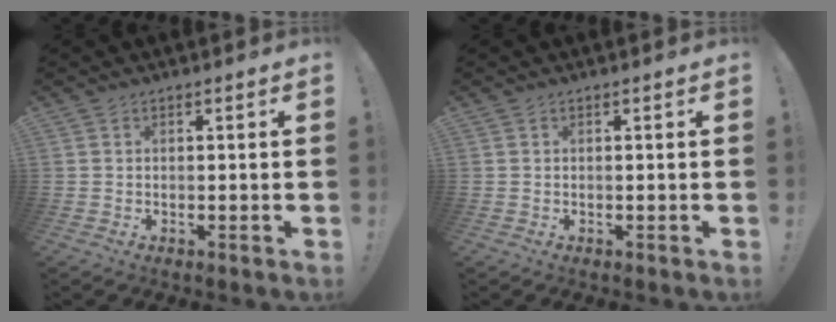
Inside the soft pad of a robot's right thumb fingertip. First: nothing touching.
{"total": 0.0}